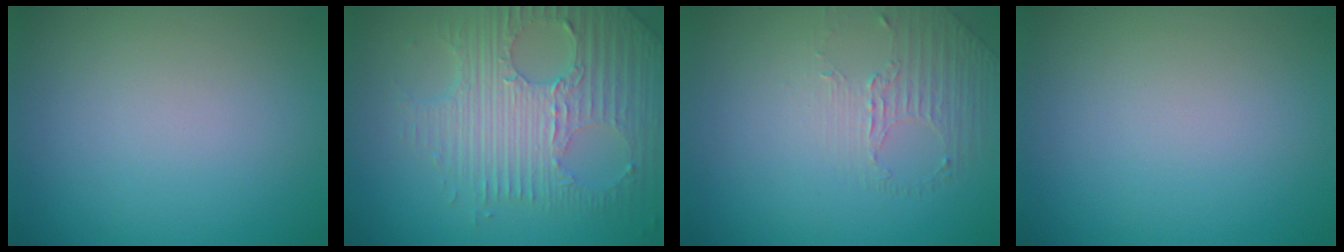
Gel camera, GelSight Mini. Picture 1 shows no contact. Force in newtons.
{"total": 7.4, "press": 5.1, "slide": 5.4}
{"total": 1.4, "press": 0.8, "slide": 1.1}
{"total": 0.0}